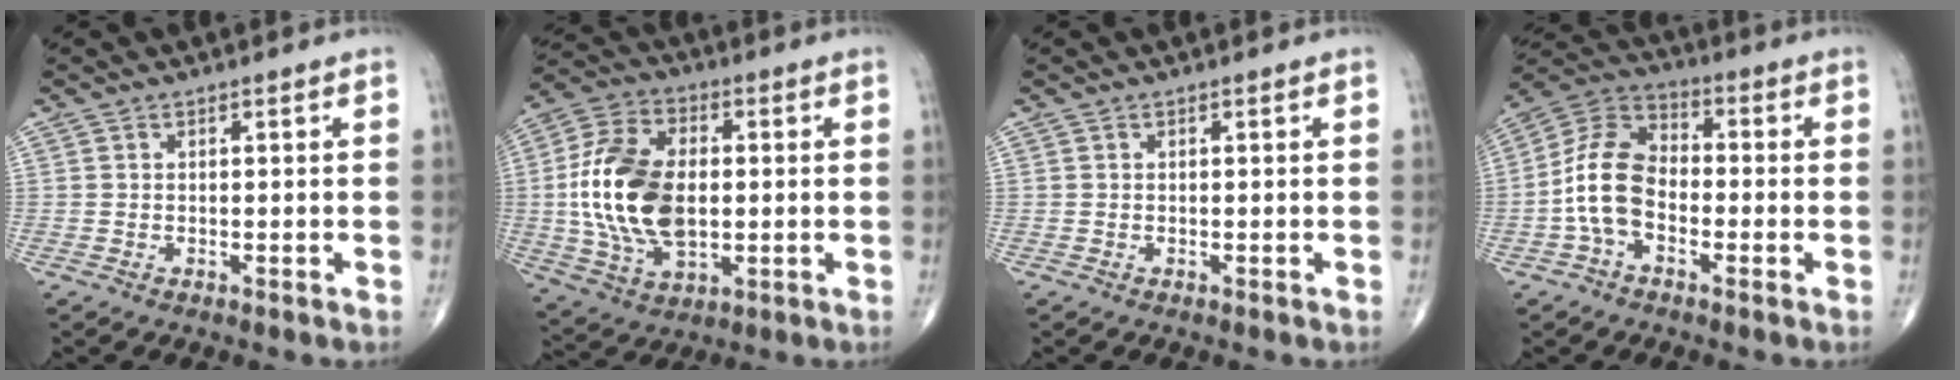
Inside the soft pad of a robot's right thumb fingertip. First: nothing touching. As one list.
[{"total": 18.7, "force": [0.0, 11.2, 14.9], "torque": [-0.285, 0.006, 0.003]}, {"total": 0.0}, {"total": 11.2, "force": [-2.5, 7.1, 8.3], "torque": [-0.151, 0.038, -0.061]}]